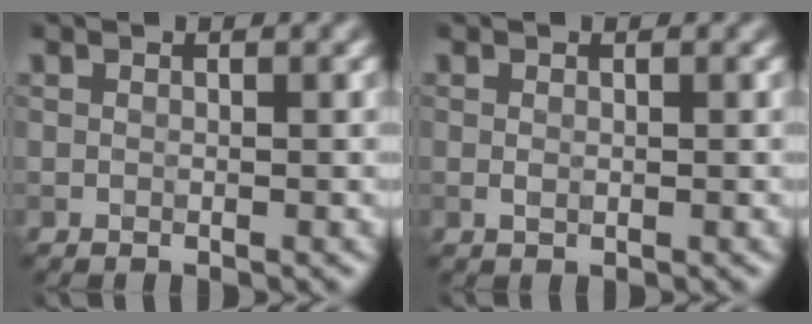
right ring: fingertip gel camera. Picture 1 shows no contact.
{"total": 0.6, "force": [0.0, 0.4, 0.5], "torque": [-0.010, -0.002, 0.001]}